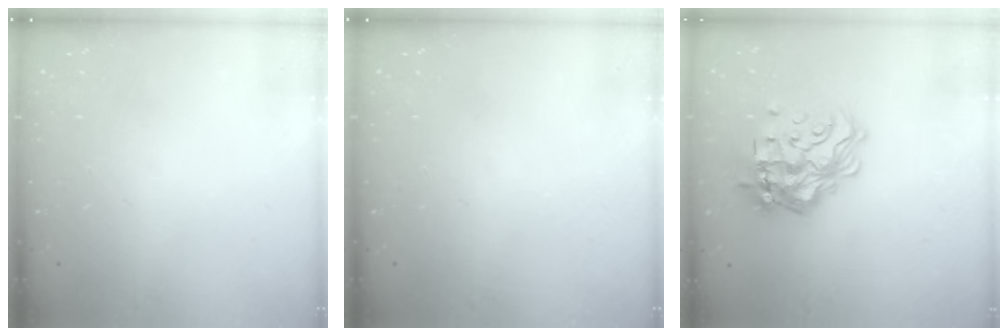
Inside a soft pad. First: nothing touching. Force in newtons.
{"total": 0.0}
{"total": 22.8, "press": 22.7, "slide": 2.4}